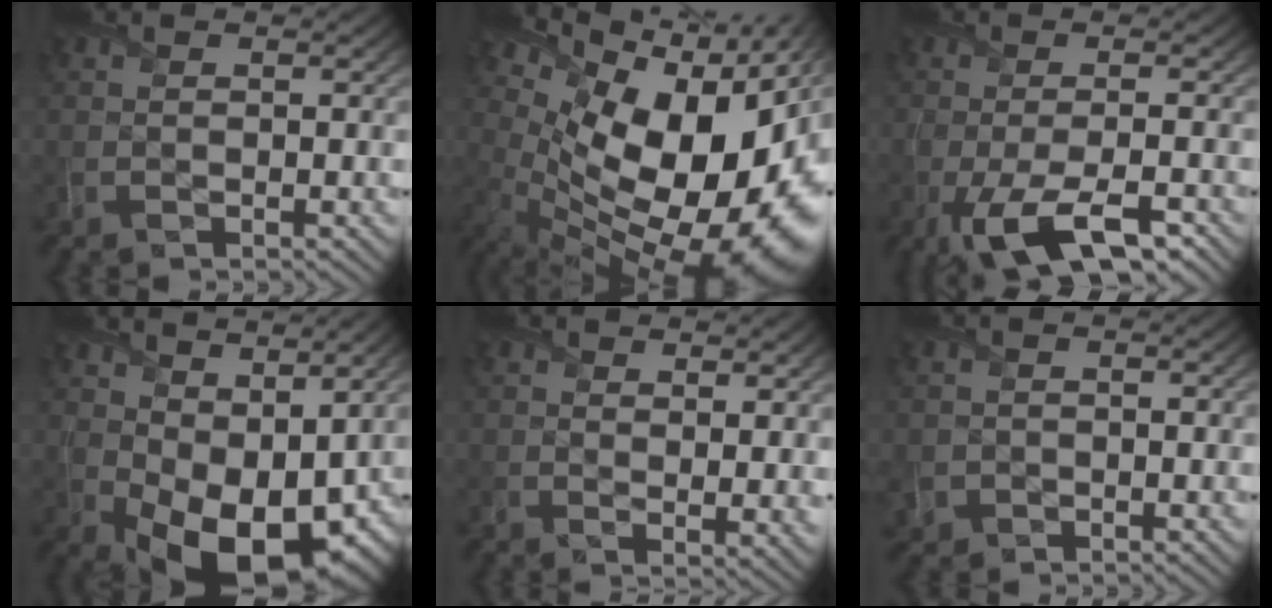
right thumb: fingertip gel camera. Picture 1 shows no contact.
{"total": 20.7, "force": [0.8, 12.1, 16.8], "torque": [-0.253, -0.024, 0.046]}
{"total": 9.3, "force": [-4.9, 3.1, 7.2], "torque": [-0.136, -0.015, -0.086]}
{"total": 12.9, "force": [1.4, 7.8, 10.1], "torque": [-0.164, -0.024, 0.045]}
{"total": 4.5, "force": [2.9, 1.5, 3.2], "torque": [-0.054, -0.004, 0.055]}
{"total": 2.0, "force": [-0.6, 1.8, 0.4], "torque": [-0.015, -0.012, -0.016]}